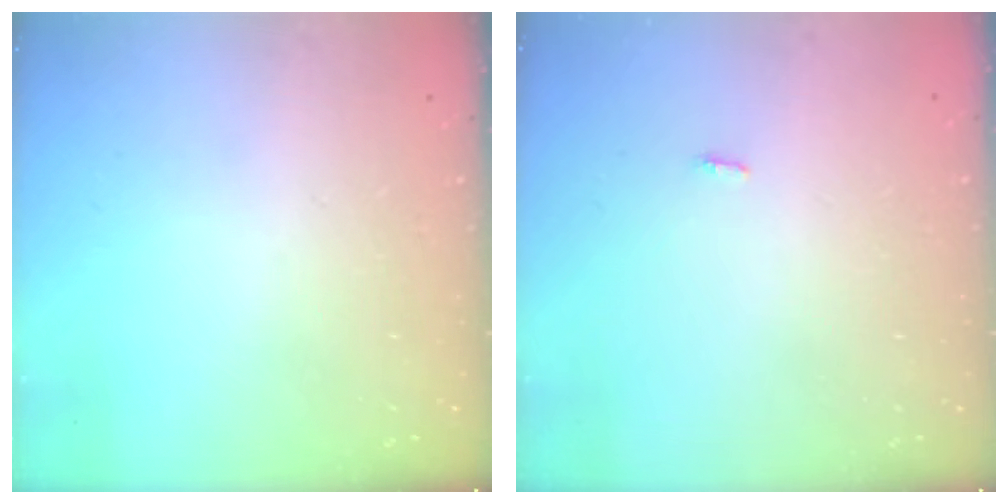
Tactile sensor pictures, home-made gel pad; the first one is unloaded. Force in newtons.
{"total": 2.8, "press": 1.8, "slide": 2.2}